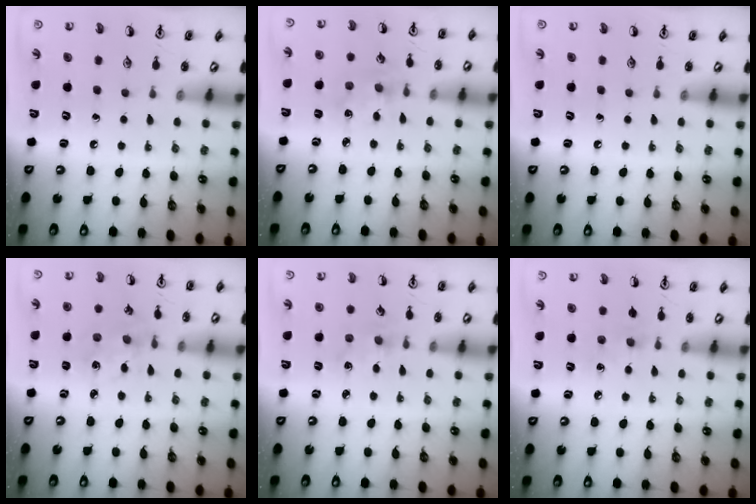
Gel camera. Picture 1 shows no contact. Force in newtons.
{"total": 1.1, "press": 1.1, "slide": 0.1}
{"total": 0.0}
{"total": 1.7, "press": 1.6, "slide": 0.1}
{"total": 1.5, "press": 1.5, "slide": 0.3}
{"total": 4.4, "press": 4.3, "slide": 0.6}